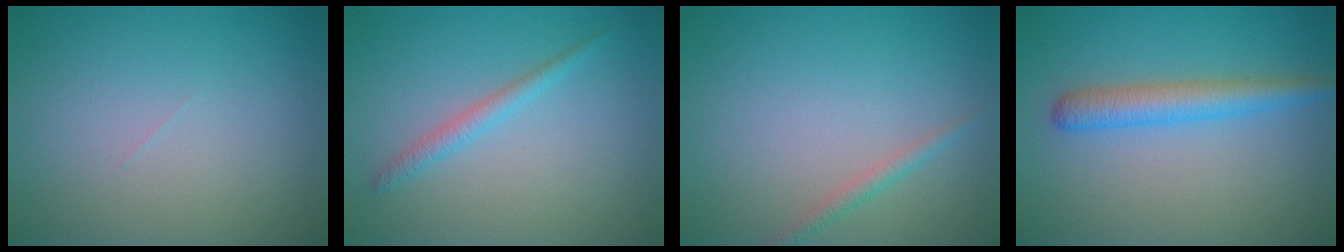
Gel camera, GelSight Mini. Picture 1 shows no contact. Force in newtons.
{"total": 1.6, "press": 1.6, "slide": 0.2}
{"total": 1.1, "press": 1.1, "slide": 0.1}
{"total": 3.3, "press": 3.3, "slide": 0.1}